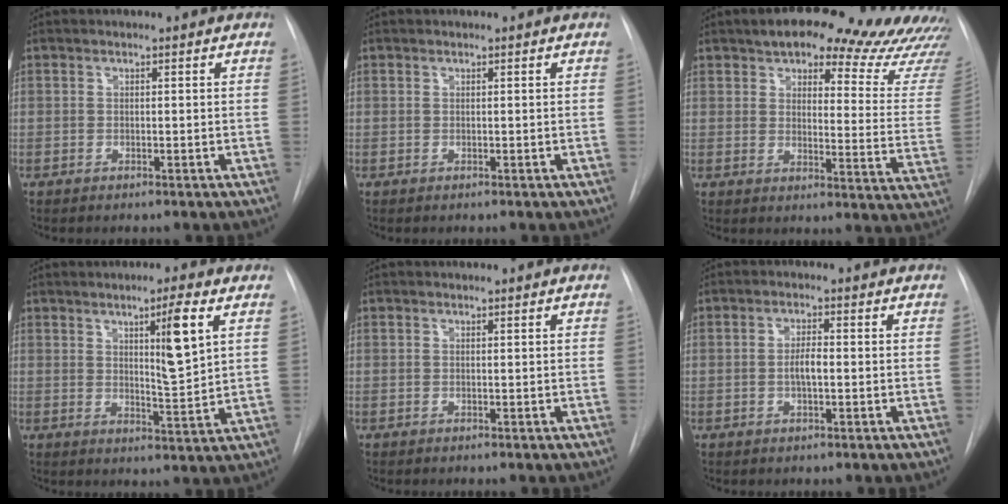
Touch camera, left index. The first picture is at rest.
{"total": 0.0}
{"total": 23.2, "force": [19.9, 5.3, 10.6], "torque": [-0.126, -0.052, 0.219]}
{"total": 7.5, "force": [3.0, 0.1, 6.9], "torque": [-0.111, -0.011, 0.050]}
{"total": 0.0}
{"total": 2.6, "force": [-0.3, 0.7, 2.5], "torque": [-0.048, 0.003, -0.006]}